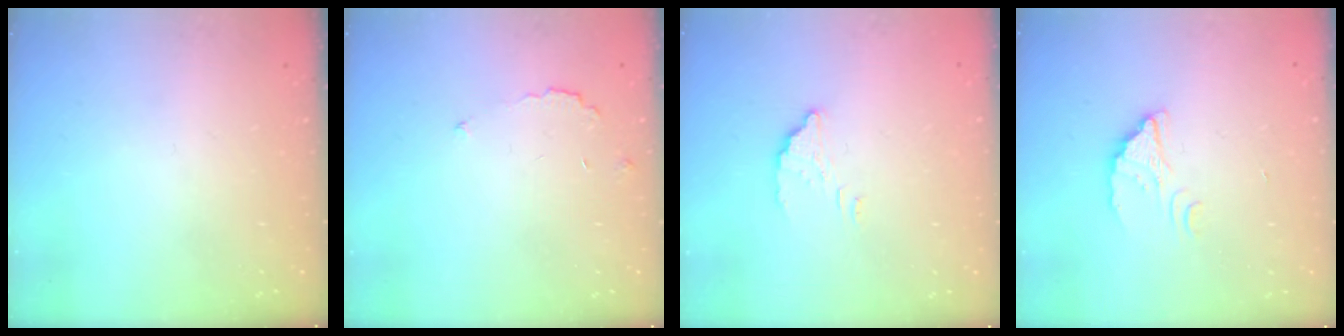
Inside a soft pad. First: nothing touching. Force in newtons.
{"total": 3.1, "press": 3.1, "slide": 0.3}
{"total": 2.9, "press": 2.9, "slide": 0.3}
{"total": 2.2, "press": 2.2, "slide": 0.2}